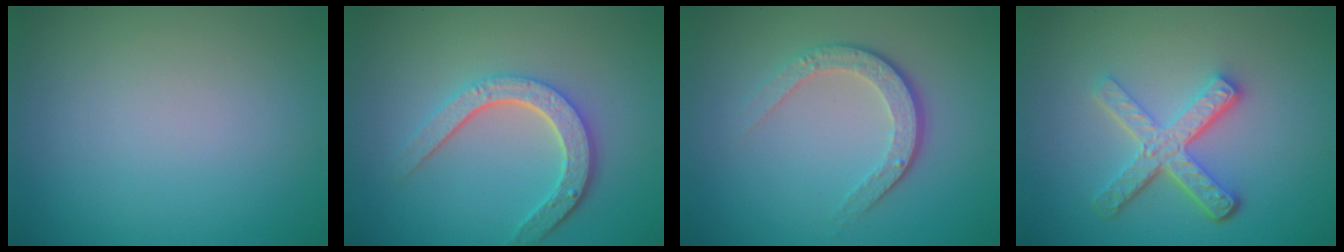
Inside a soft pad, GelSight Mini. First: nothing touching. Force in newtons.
{"total": 4.6, "press": 3.5, "slide": 2.9}
{"total": 3.4, "press": 2.6, "slide": 2.3}
{"total": 4.9, "press": 3.6, "slide": 3.3}